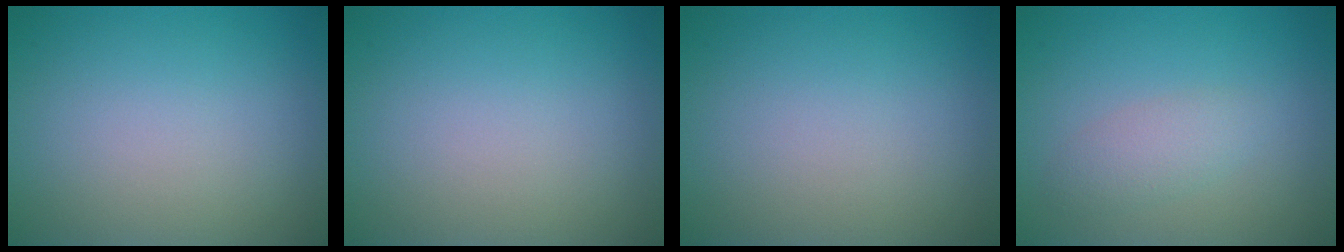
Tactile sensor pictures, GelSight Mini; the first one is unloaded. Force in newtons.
{"total": 0.0}
{"total": 0.0}
{"total": 1.8, "press": 1.8, "slide": 0.1}